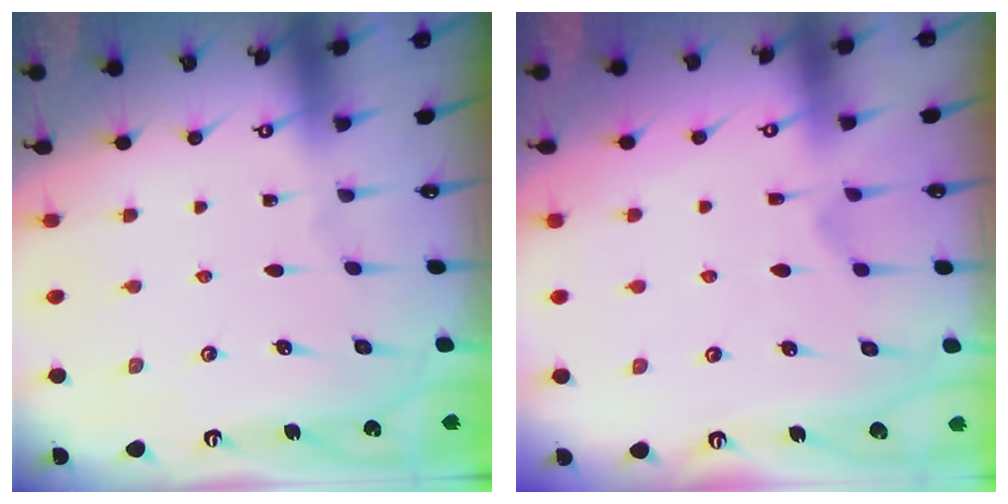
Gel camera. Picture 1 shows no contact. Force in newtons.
{"total": 1.7, "press": 1.0, "slide": 1.4}